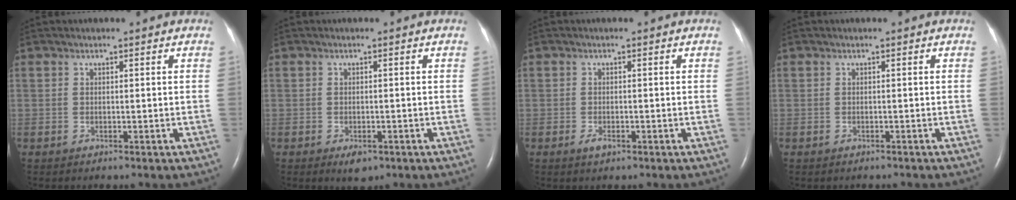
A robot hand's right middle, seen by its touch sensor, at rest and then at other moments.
{"total": 2.2, "force": [-1.2, 1.1, 1.5], "torque": [-0.022, -0.002, -0.010]}
{"total": 1.4, "force": [-0.8, 0.7, 1.0], "torque": [-0.022, -0.001, -0.011]}
{"total": 0.9, "force": [-0.8, 0.4, 0.2], "torque": [-0.010, 0.000, -0.010]}